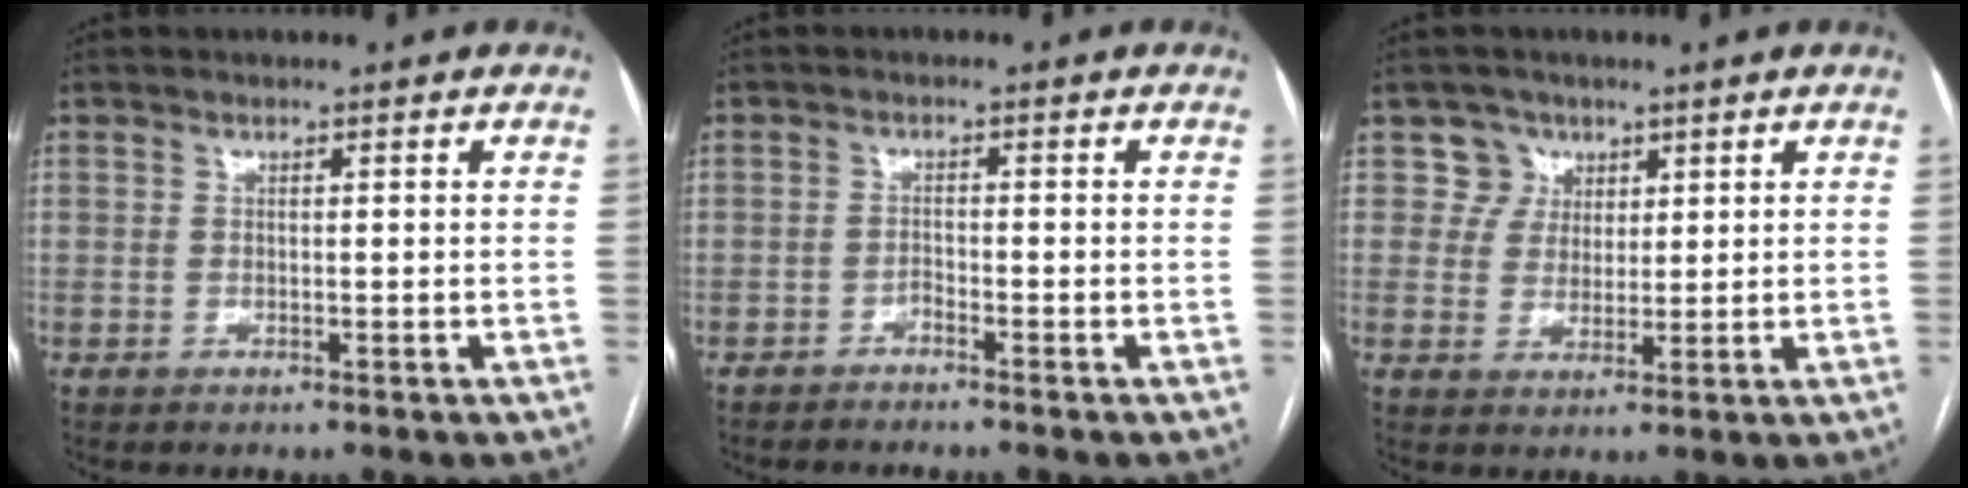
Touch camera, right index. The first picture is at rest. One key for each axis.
{"total": 2.1, "fx": -2.0, "fy": -0.1, "fz": 0.7, "tx": -0.005, "ty": 0.001, "tz": -0.033}
{"total": 4.4, "fx": 2.1, "fy": 3.8, "fz": -0.5, "tx": 0.014, "ty": 0.006, "tz": 0.037}